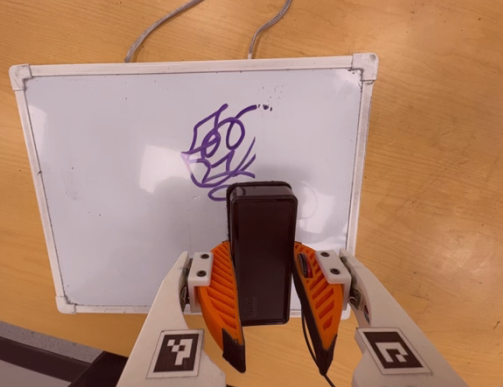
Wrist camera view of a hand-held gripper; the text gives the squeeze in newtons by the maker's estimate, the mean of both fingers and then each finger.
{"total": 6.0, "left": 5.5, "right": 6.5}